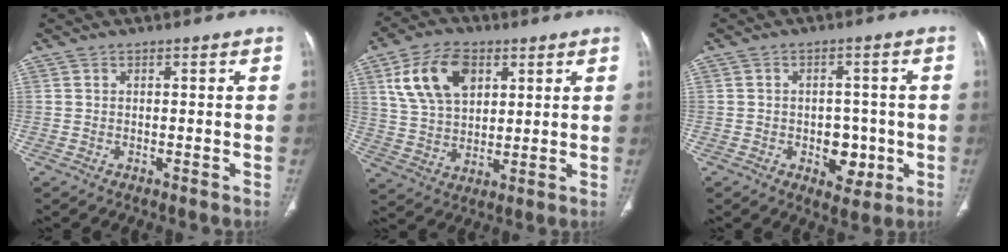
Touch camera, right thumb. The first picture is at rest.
{"total": 13.6, "force": [5.4, 8.5, 9.1], "torque": [-0.151, -0.009, 0.105]}
{"total": 6.7, "force": [-1.6, 4.7, 4.5], "torque": [-0.024, 0.007, -0.013]}